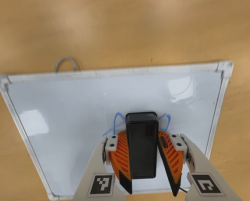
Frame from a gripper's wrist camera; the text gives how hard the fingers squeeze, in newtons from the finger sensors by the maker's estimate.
{"total": 10.2, "left": 11.3, "right": 9.1}